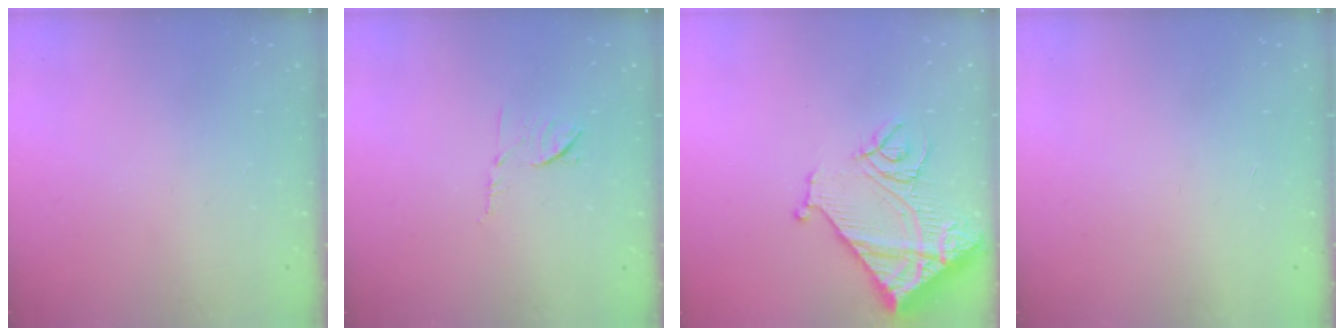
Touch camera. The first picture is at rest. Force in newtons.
{"total": 6.6, "press": 6.5, "slide": 0.9}
{"total": 16.9, "press": 16.9, "slide": 1.6}
{"total": 1.7, "press": 1.7, "slide": 0.1}